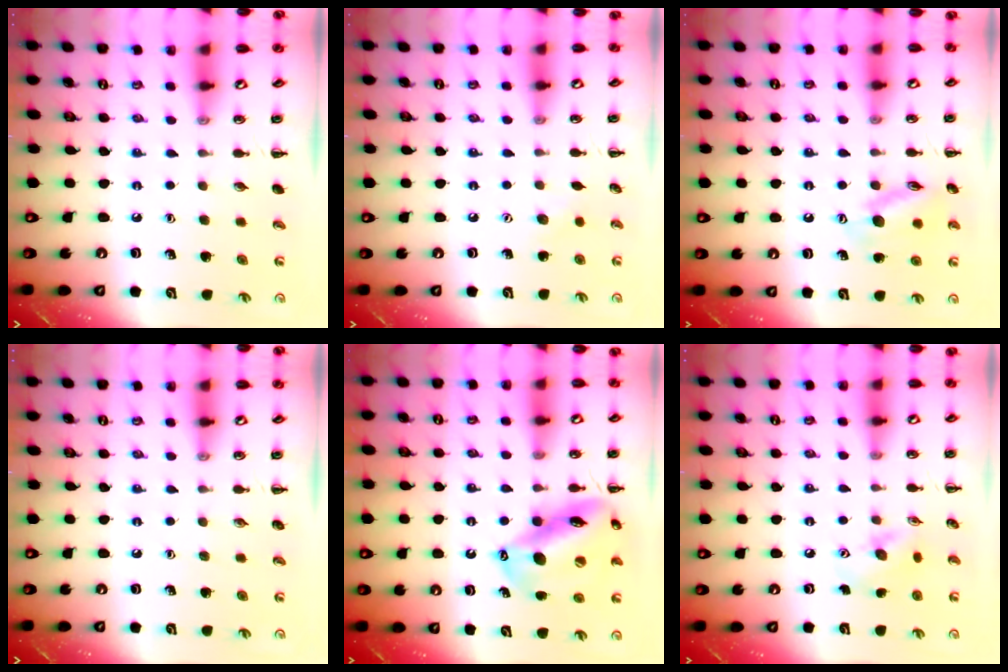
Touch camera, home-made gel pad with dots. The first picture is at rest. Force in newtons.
{"total": 3.4, "press": 3.3, "slide": 0.8}
{"total": 12.4, "press": 12.4, "slide": 1.1}
{"total": 0.0}
{"total": 15.2, "press": 14.7, "slide": 4.2}
{"total": 9.7, "press": 9.7, "slide": 1.1}